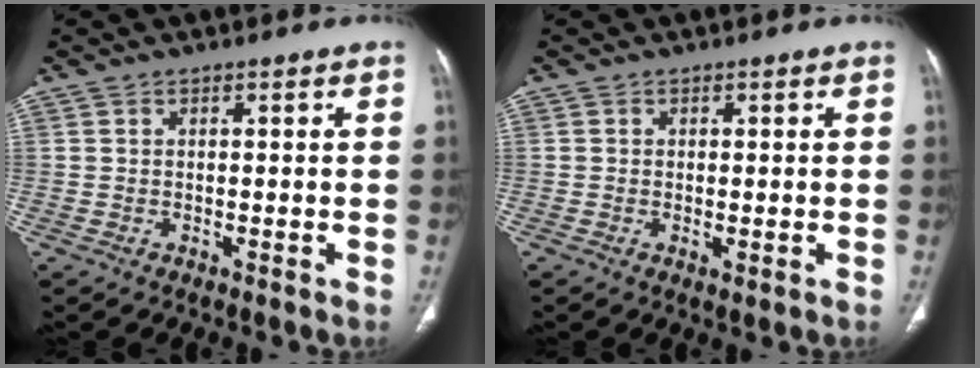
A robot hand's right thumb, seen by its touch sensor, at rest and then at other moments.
{"total": 1.1, "force": [-0.2, 0.4, 1.0], "torque": [-0.022, -0.006, -0.002]}